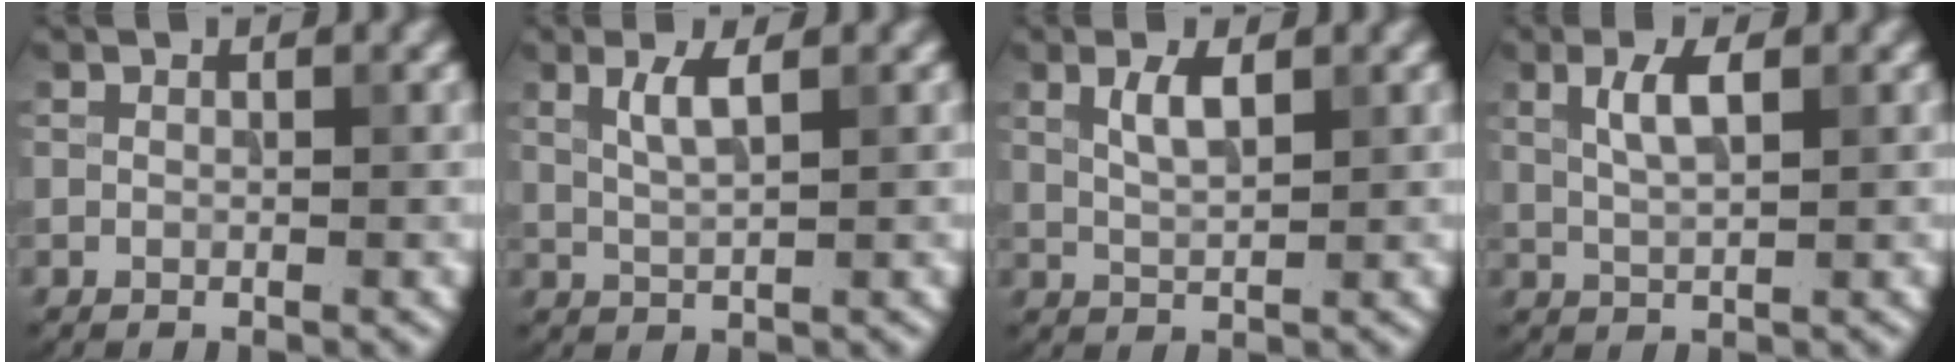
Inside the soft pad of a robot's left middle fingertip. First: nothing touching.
{"total": 2.4, "force": [1.1, 0.6, 2.1], "torque": [-0.040, -0.001, 0.021]}
{"total": 2.4, "force": [1.1, 0.8, 2.0], "torque": [-0.040, 0.000, 0.023]}
{"total": 2.8, "force": [1.1, 0.9, 2.5], "torque": [-0.047, 0.003, 0.021]}